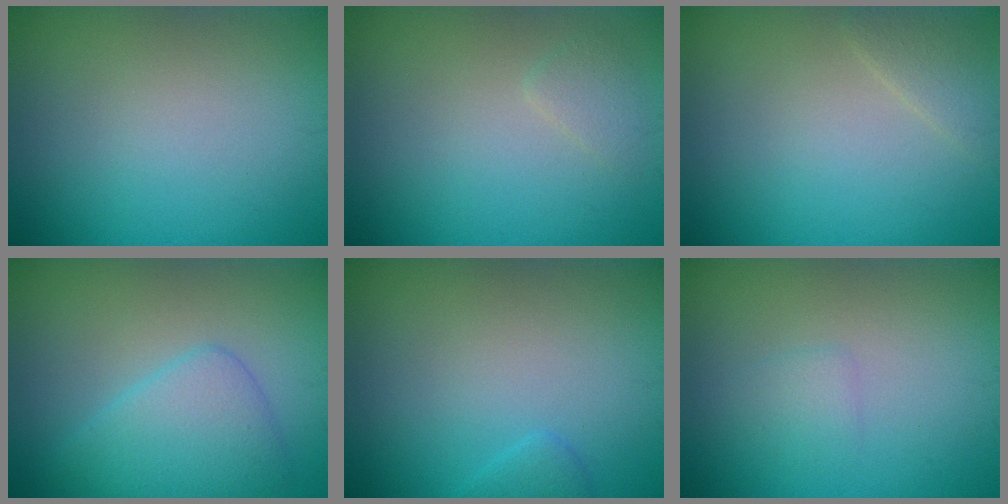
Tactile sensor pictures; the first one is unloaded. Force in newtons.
{"total": 1.1, "press": 1.1, "slide": 0.1}
{"total": 1.6, "press": 1.6, "slide": 0.1}
{"total": 4.0, "press": 4.0, "slide": 0.1}
{"total": 1.0, "press": 1.0, "slide": 0.1}
{"total": 1.1, "press": 1.1, "slide": 0.1}